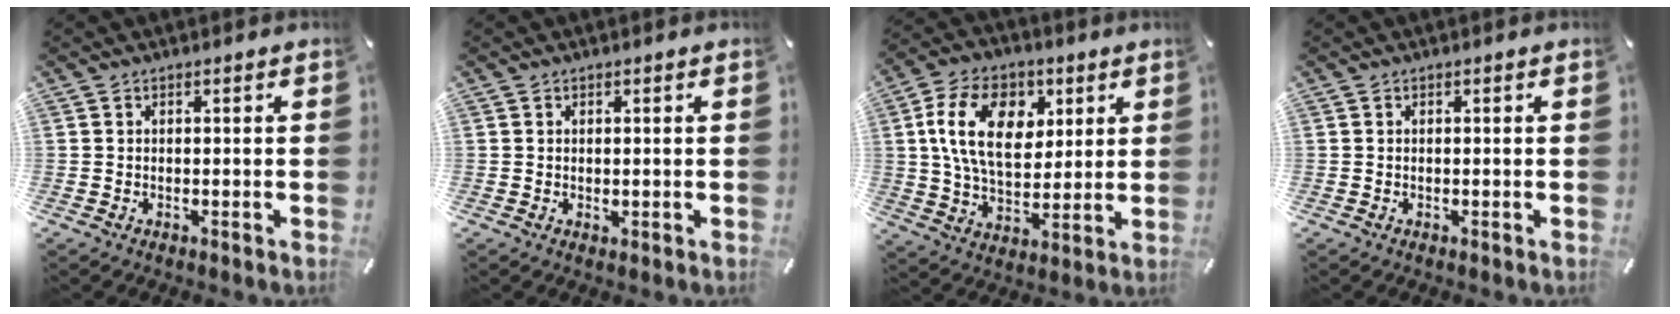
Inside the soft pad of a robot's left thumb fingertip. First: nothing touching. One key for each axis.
{"total": 0.5, "fx": 0.1, "fy": 0.4, "fz": 0.3, "tx": -0.005, "ty": 0.001, "tz": 0.002}
{"total": 16.1, "fx": 4.6, "fy": 10.9, "fz": 11.0, "tx": -0.196, "ty": 0.014, "tz": 0.081}
{"total": 0.0}